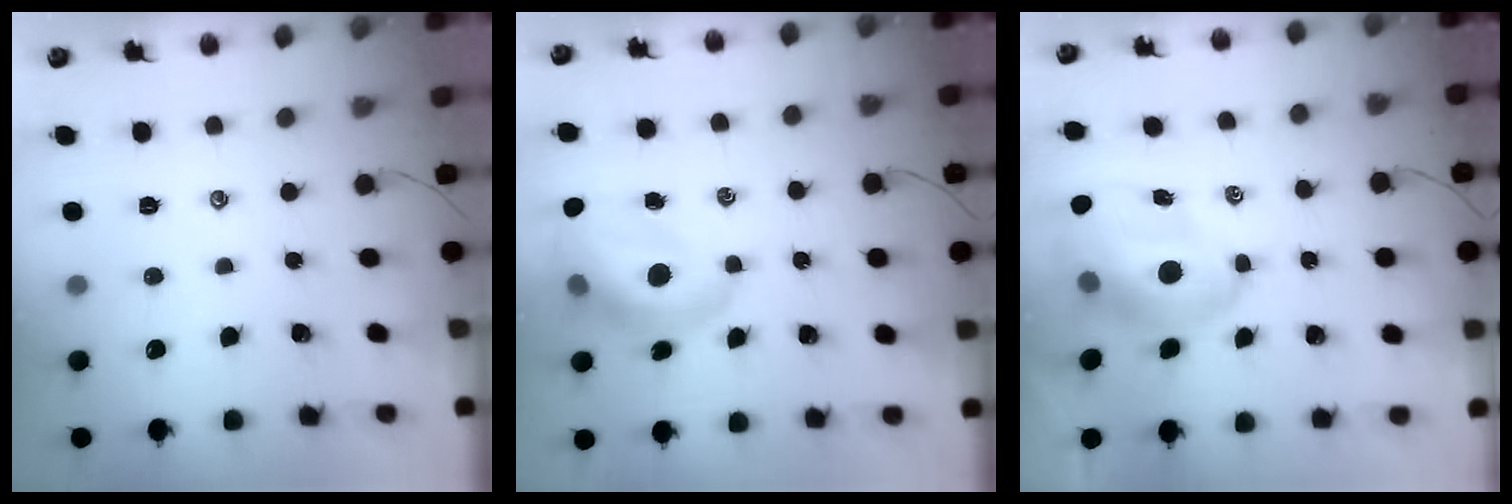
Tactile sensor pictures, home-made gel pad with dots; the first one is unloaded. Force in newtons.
{"total": 12.8, "press": 12.3, "slide": 3.6}
{"total": 9.8, "press": 9.5, "slide": 2.6}